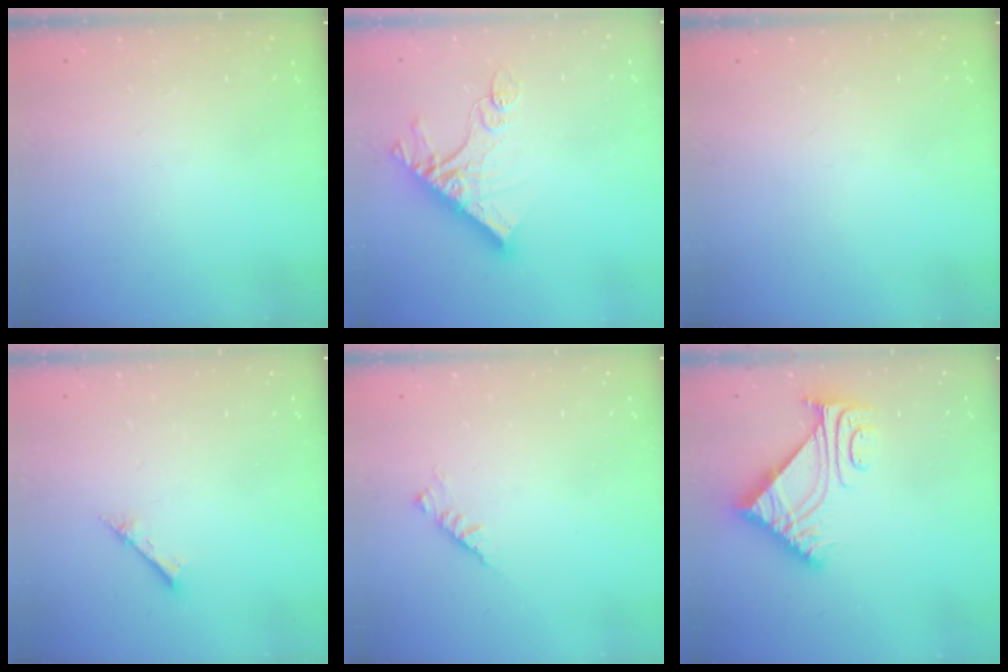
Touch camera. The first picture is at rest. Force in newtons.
{"total": 13.3, "press": 13.3, "slide": 1.1}
{"total": 0.0}
{"total": 2.4, "press": 2.4, "slide": 0.3}
{"total": 2.9, "press": 2.8, "slide": 0.7}
{"total": 7.3, "press": 7.2, "slide": 0.7}